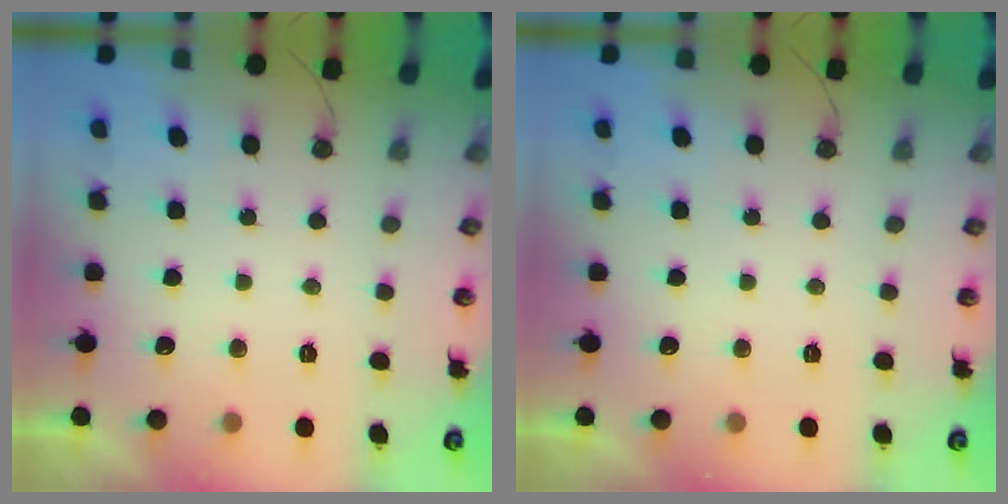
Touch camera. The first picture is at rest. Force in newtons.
{"total": 0.0}